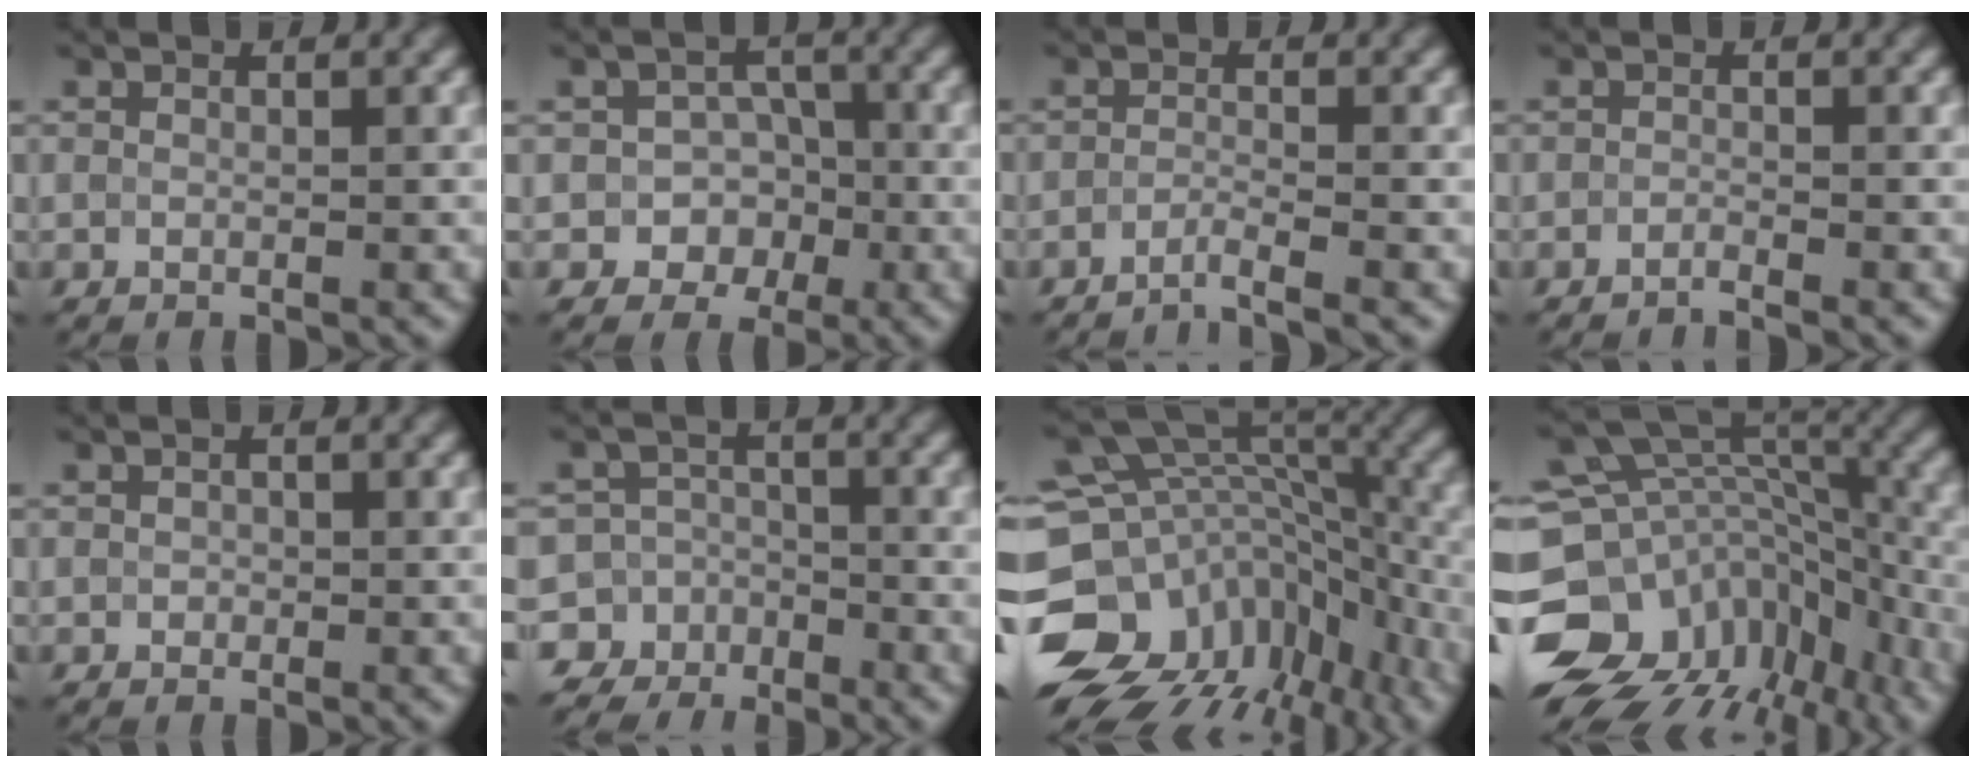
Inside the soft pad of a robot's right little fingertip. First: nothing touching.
{"total": 4.6, "force": [-2.5, 3.8, 0.7], "torque": [0.032, 0.005, -0.049]}
{"total": 2.1, "force": [-2.1, -0.3, 0.1], "torque": [0.005, 0.000, -0.047]}
{"total": 1.7, "force": [-1.5, -0.4, -0.6], "torque": [0.011, -0.005, -0.025]}
{"total": 0.8, "force": [-0.6, 0.3, -0.5], "torque": [0.002, 0.001, -0.005]}
{"total": 9.4, "force": [-7.0, 6.3, -0.6], "torque": [0.004, -0.019, -0.128]}
{"total": 13.7, "force": [-5.9, 9.4, 7.9], "torque": [-0.184, 0.006, -0.069]}
{"total": 13.3, "force": [-6.6, 9.4, 6.7], "torque": [-0.153, 0.017, -0.080]}